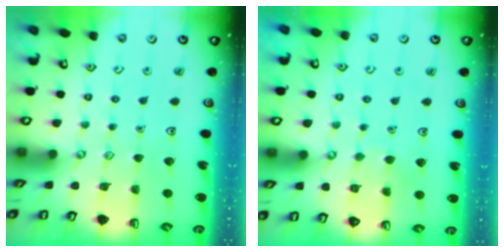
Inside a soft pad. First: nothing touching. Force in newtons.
{"total": 3.1, "press": 3.0, "slide": 0.3}